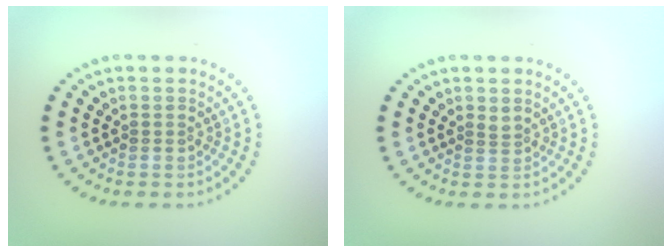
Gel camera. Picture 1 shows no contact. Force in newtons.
{"total": 0.9, "press": 0.5, "slide": 0.7}